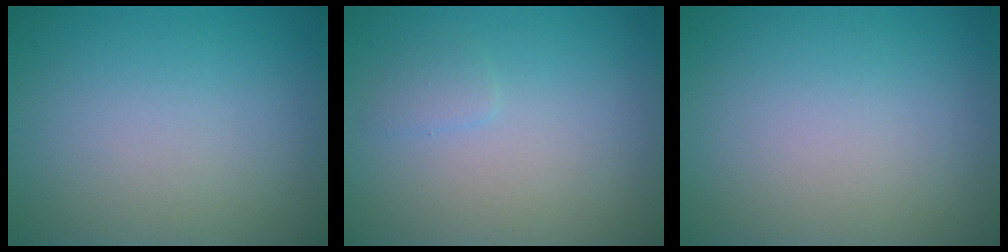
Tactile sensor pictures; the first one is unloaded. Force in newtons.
{"total": 0.8, "press": 0.8, "slide": 0.0}
{"total": 0.0}